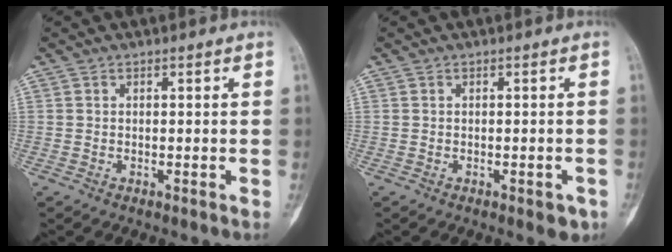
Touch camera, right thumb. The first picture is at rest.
{"total": 2.4, "force": [-1.2, 1.1, 1.7], "torque": [-0.013, 0.006, -0.010]}